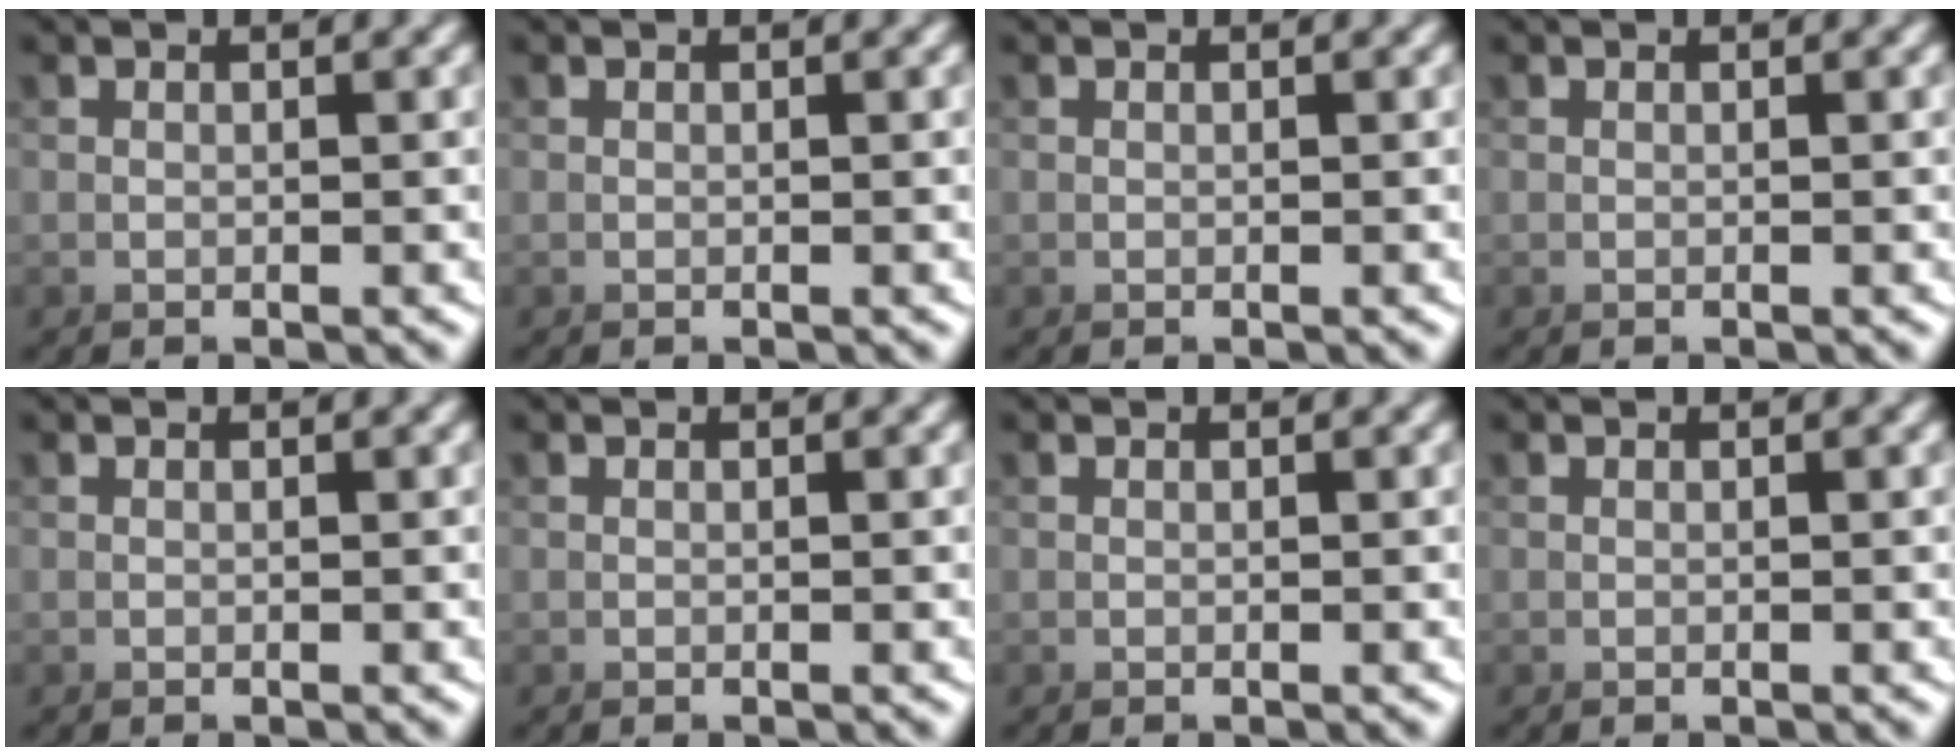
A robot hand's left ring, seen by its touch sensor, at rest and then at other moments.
{"total": 0.0}
{"total": 0.0}
{"total": 0.0}
{"total": 0.0}
{"total": 0.0}
{"total": 0.0}
{"total": 0.0}